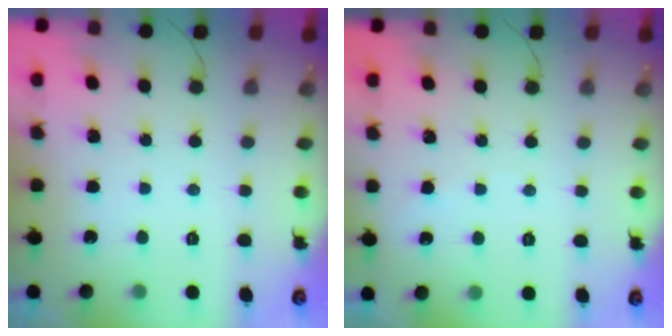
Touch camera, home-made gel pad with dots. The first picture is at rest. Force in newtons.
{"total": 2.5, "press": 2.5, "slide": 0.3}